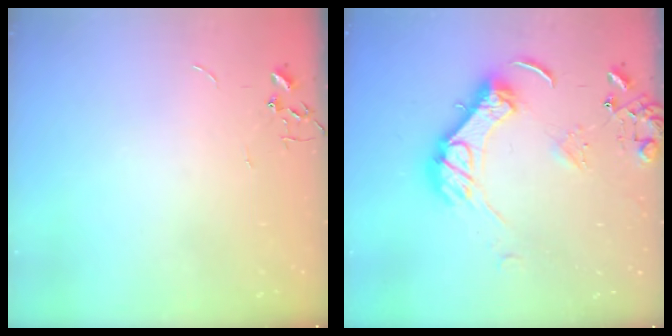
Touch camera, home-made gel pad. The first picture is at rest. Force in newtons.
{"total": 15.3, "press": 15.2, "slide": 1.7}